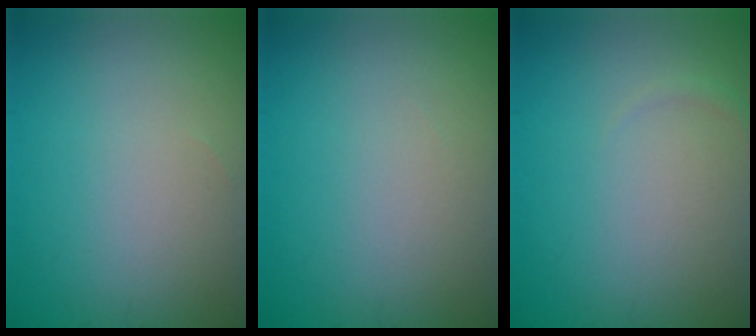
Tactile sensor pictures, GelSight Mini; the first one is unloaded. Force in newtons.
{"total": 0.0}
{"total": 0.6, "press": 0.6, "slide": 0.0}